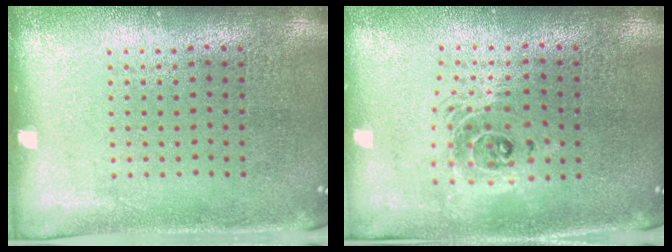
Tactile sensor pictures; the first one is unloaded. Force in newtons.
{"total": 1.7, "press": 1.4, "slide": 1.0}